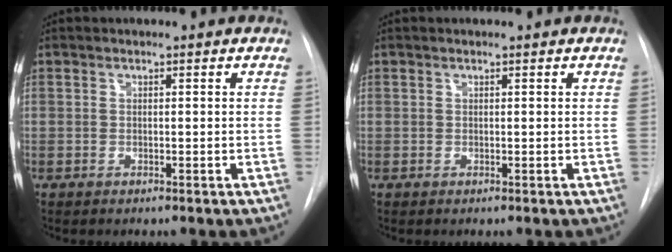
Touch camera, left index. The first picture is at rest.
{"total": 0.0}